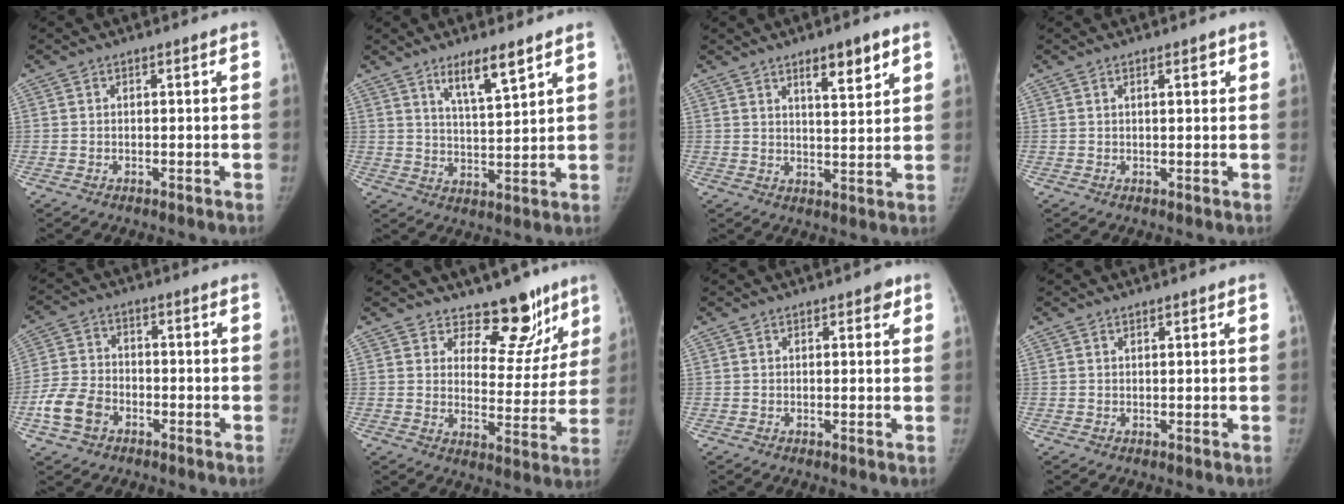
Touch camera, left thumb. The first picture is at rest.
{"total": 7.6, "force": [5.1, 1.3, 5.5], "torque": [-0.091, -0.036, 0.093]}
{"total": 7.3, "force": [4.5, 2.0, 5.5], "torque": [-0.068, -0.029, 0.069]}
{"total": 2.0, "force": [0.9, 0.7, 1.7], "torque": [-0.017, -0.001, 0.011]}
{"total": 8.3, "force": [-3.7, 5.9, 4.5], "torque": [-0.089, 0.019, -0.071]}
{"total": 12.2, "force": [9.3, 6.6, 4.3], "torque": [0.004, -0.068, 0.125]}
{"total": 1.8, "force": [1.0, 1.0, 1.2], "torque": [-0.002, -0.002, 0.009]}
{"total": 0.7, "force": [0.5, 0.2, 0.4], "torque": [-0.007, -0.002, 0.009]}